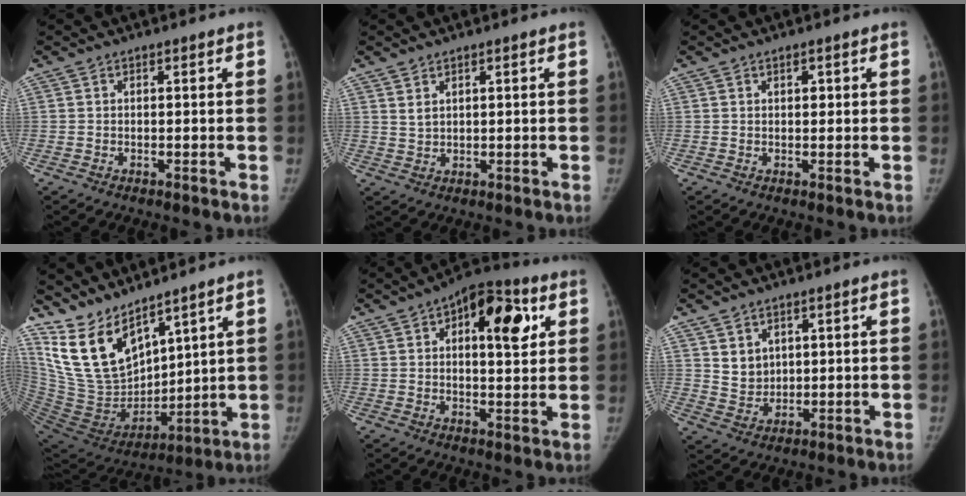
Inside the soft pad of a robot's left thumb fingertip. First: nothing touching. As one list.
[{"total": 1.9, "force": [1.3, 0.9, 1.1], "torque": [-0.015, -0.010, 0.032]}, {"total": 1.3, "force": [0.6, 0.7, 0.9], "torque": [-0.009, -0.001, 0.009]}, {"total": 15.4, "force": [11.6, 6.4, 7.9], "torque": [-0.116, -0.075, 0.249]}, {"total": 13.9, "force": [4.9, 6.4, 11.3], "torque": [-0.121, 0.003, 0.064]}, {"total": 4.5, "force": [2.2, 3.5, 1.7], "torque": [-0.014, -0.022, 0.052]}]